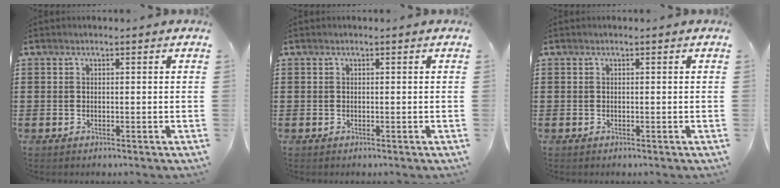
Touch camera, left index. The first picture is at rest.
{"total": 0.0}
{"total": 0.0}